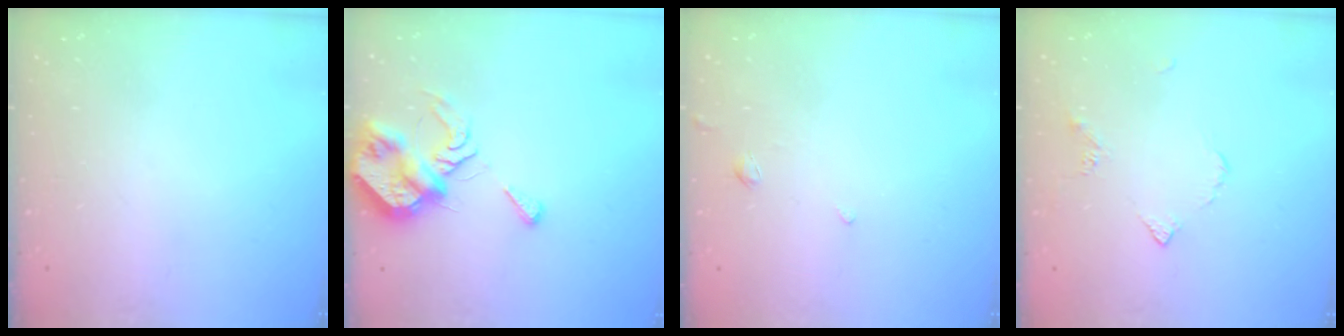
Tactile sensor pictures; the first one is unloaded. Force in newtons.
{"total": 10.4, "press": 10.3, "slide": 1.3}
{"total": 0.8, "press": 0.7, "slide": 0.4}
{"total": 3.8, "press": 3.7, "slide": 0.7}